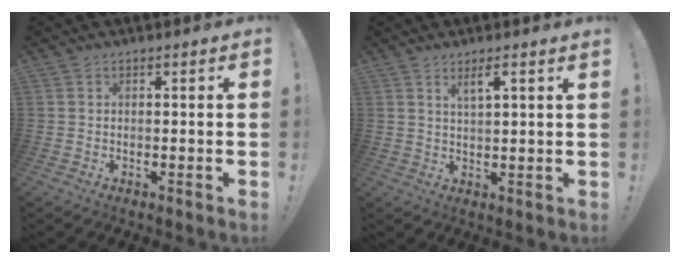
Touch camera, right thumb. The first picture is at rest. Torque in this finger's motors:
{"motor_torque": [-0.02, 0.02, 0.23, 0.31, 0.02]}